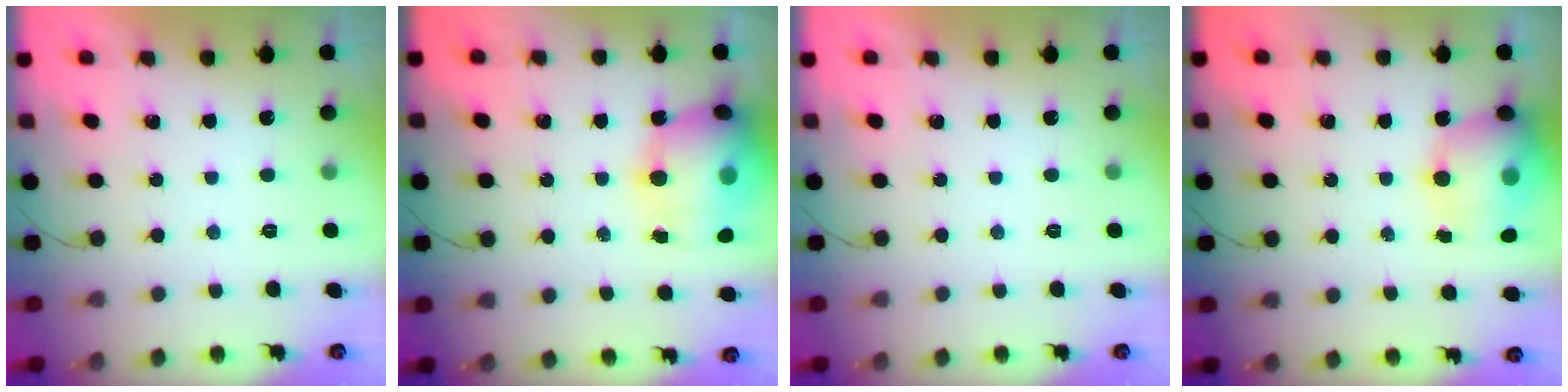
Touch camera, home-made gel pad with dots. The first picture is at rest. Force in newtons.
{"total": 19.3, "press": 18.8, "slide": 4.3}
{"total": 0.0}
{"total": 14.8, "press": 14.5, "slide": 3.3}